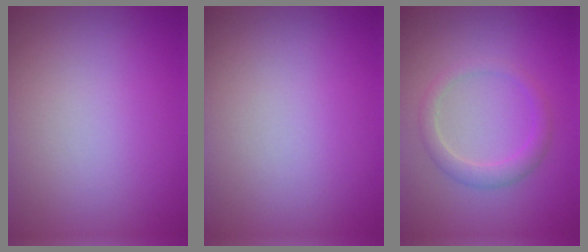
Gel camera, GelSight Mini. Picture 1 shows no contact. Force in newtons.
{"total": 0.0}
{"total": 2.2, "press": 2.2, "slide": 0.2}